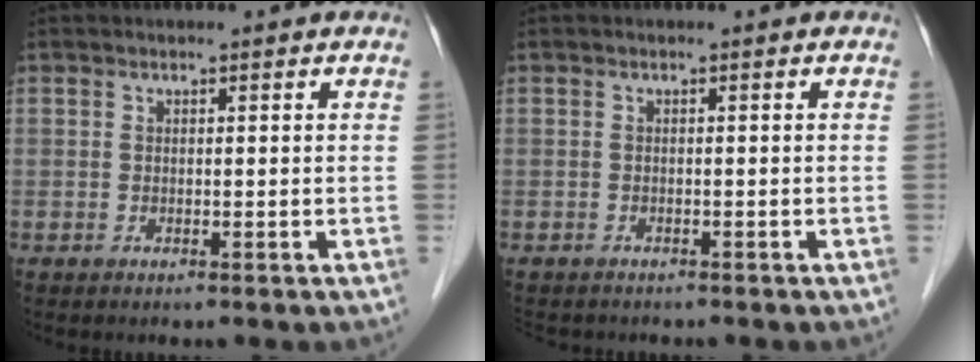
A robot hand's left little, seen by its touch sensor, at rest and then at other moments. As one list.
[{"total": 3.9, "force": [-3.2, 1.6, 1.3], "torque": [-0.021, -0.005, -0.037]}]